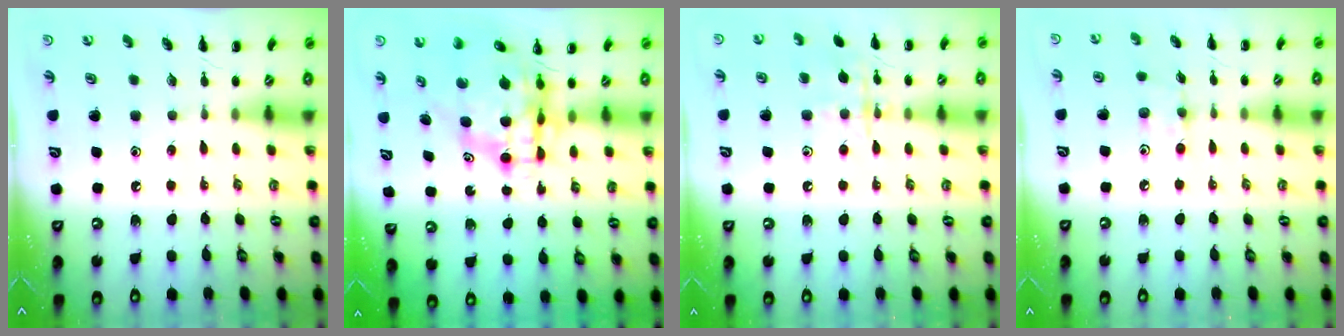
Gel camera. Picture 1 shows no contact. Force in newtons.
{"total": 9.1, "press": 8.6, "slide": 2.8}
{"total": 11.7, "press": 11.7, "slide": 1.0}
{"total": 5.9, "press": 5.7, "slide": 1.6}